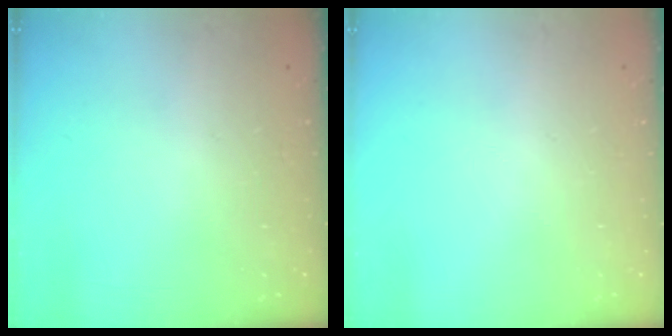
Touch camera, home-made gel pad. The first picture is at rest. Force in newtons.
{"total": 0.0}